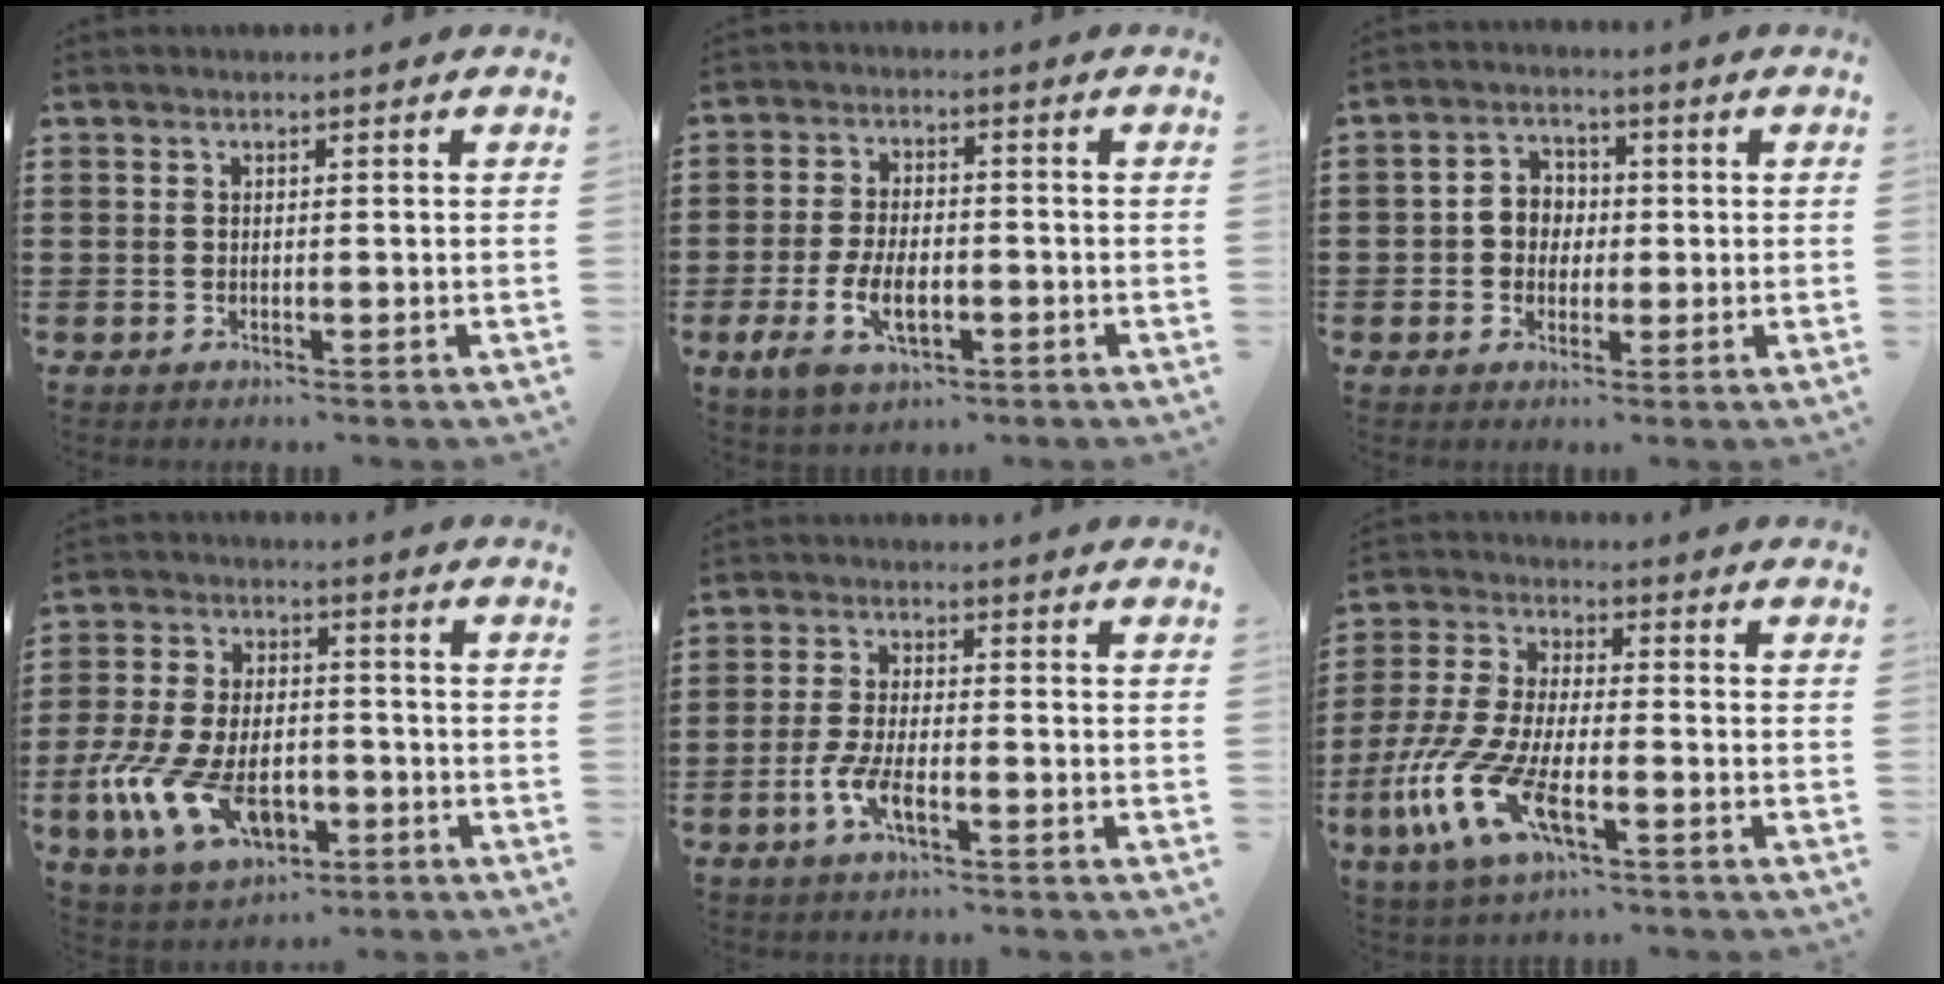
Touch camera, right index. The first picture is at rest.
{"total": 7.5, "force": [-2.5, 3.9, 5.9], "torque": [-0.122, -0.006, -0.051]}
{"total": 4.2, "force": [-0.4, 3.9, 1.3], "torque": [-0.040, 0.014, -0.012]}
{"total": 12.4, "force": [-4.9, 7.0, 9.0], "torque": [-0.206, 0.008, -0.088]}
{"total": 5.0, "force": [-2.3, 1.4, 4.2], "torque": [-0.097, -0.006, -0.047]}
{"total": 11.4, "force": [-5.1, 4.3, 9.2], "torque": [-0.234, -0.016, -0.105]}